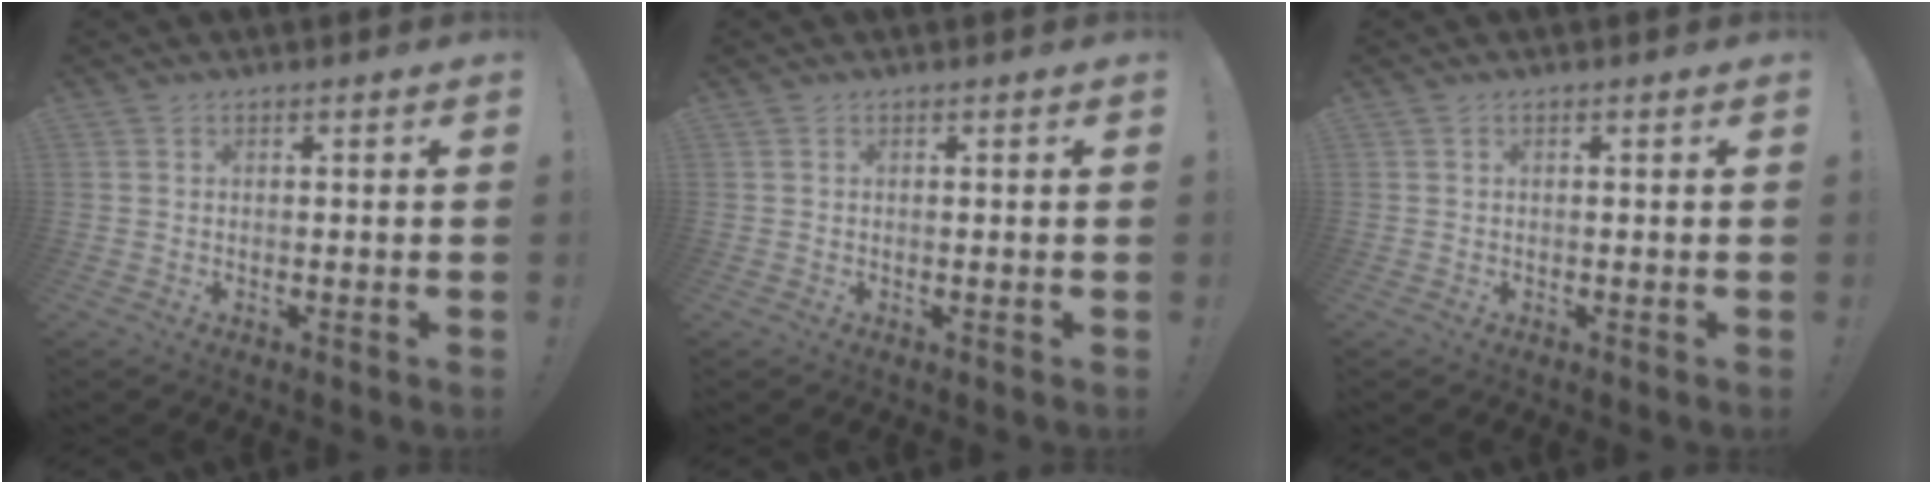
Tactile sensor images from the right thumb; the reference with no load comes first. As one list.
[{"total": 0.0}, {"total": 0.0}]